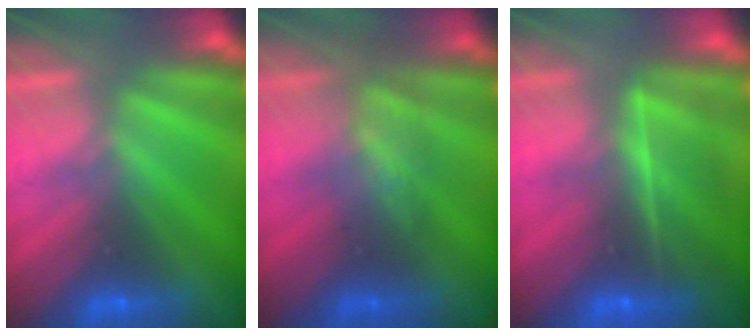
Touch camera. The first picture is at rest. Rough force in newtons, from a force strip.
{"total": 3.2}
{"total": 7.0}